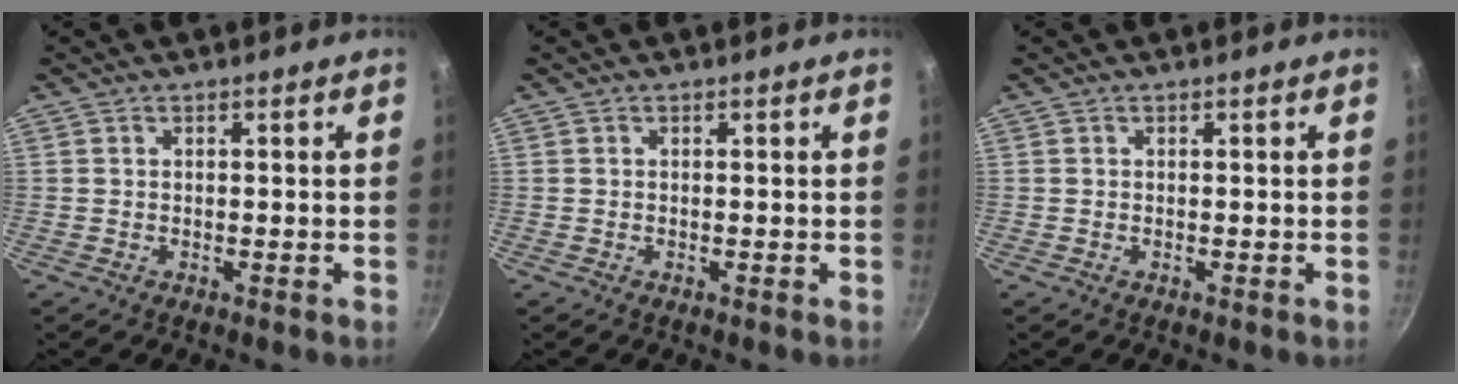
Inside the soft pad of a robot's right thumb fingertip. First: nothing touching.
{"total": 0.0}
{"total": 0.0}